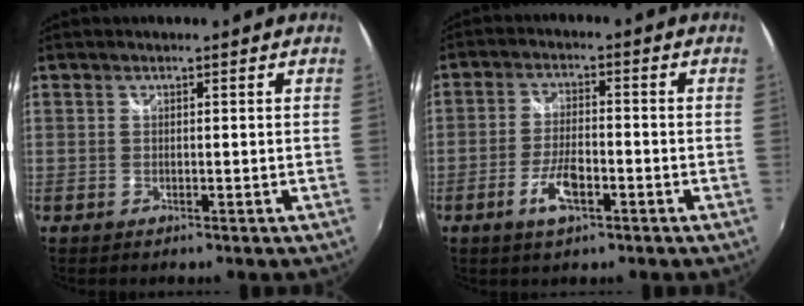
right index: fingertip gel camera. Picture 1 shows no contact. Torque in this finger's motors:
{"motor_torque": [0.62, 0.15, 0.12, 0.06]}